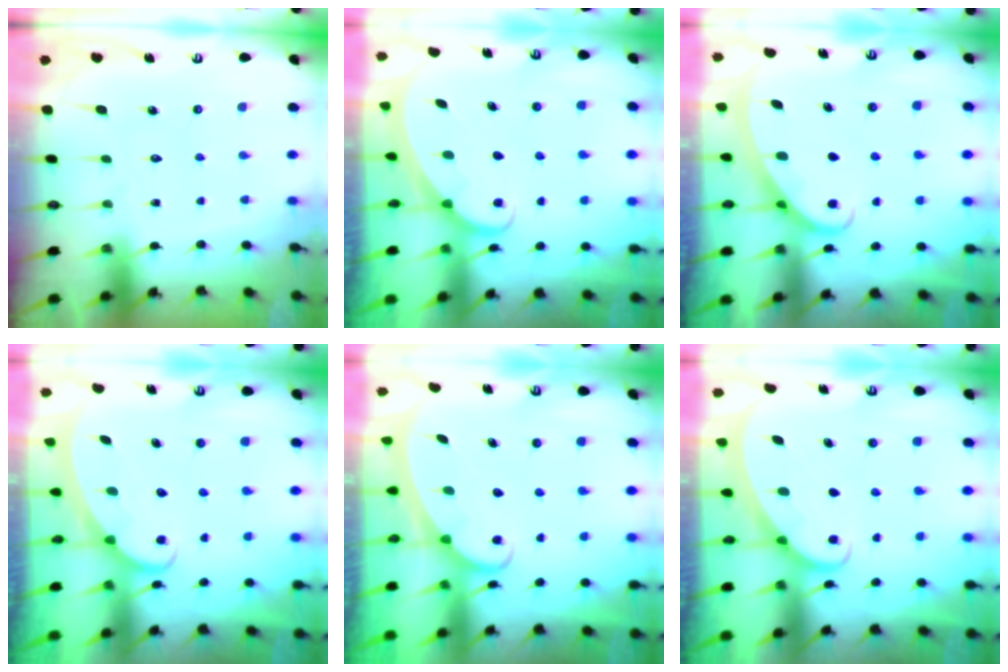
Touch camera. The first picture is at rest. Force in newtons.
{"total": 1.6, "press": 1.6, "slide": 0.1}
{"total": 2.5, "press": 2.5, "slide": 0.4}
{"total": 2.4, "press": 2.4, "slide": 0.3}
{"total": 2.3, "press": 2.3, "slide": 0.3}
{"total": 2.1, "press": 2.1, "slide": 0.1}